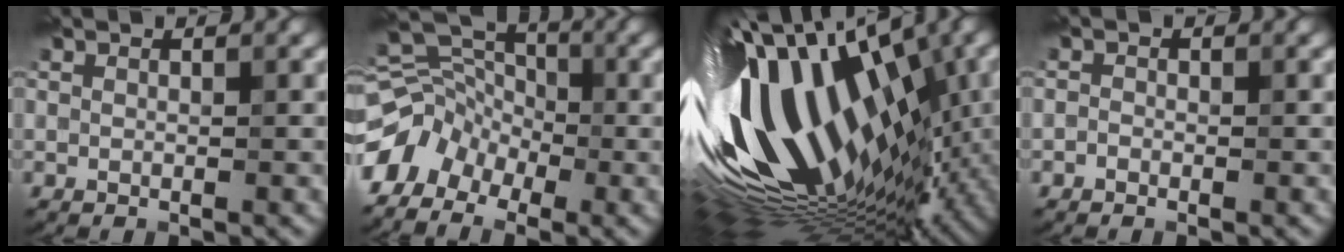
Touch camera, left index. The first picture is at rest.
{"total": 5.8, "force": [-3.5, 4.1, 2.2], "torque": [-0.036, 0.004, -0.071]}
{"total": 17.3, "force": [-0.2, 8.1, 15.2], "torque": [-0.280, -0.013, 0.003]}
{"total": 0.6, "force": [-0.4, 0.4, 0.1], "torque": [-0.001, -0.006, -0.013]}